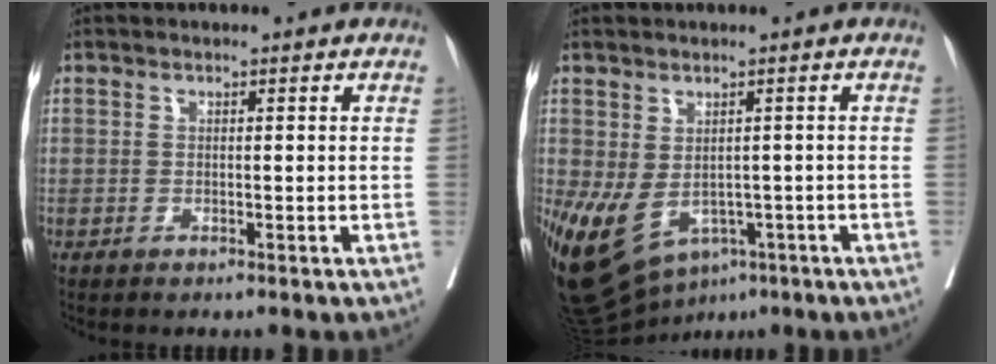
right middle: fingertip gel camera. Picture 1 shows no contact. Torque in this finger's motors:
{"motor_torque": [0.45, -0.24, 1.05, 0.21]}